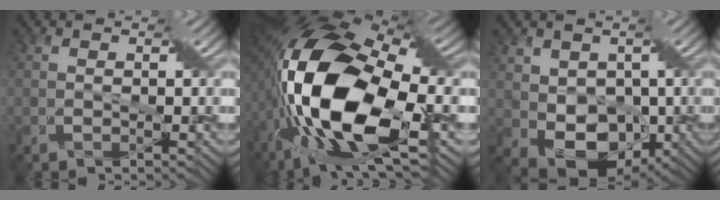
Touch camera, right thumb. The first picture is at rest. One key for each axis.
{"total": 19.2, "fx": -3.1, "fy": 8.9, "fz": 16.8, "tx": -0.383, "ty": -0.010, "tz": -0.046}
{"total": 7.8, "fx": 0.0, "fy": 6.0, "fz": 4.9, "tx": -0.098, "ty": -0.026, "tz": 0.004}